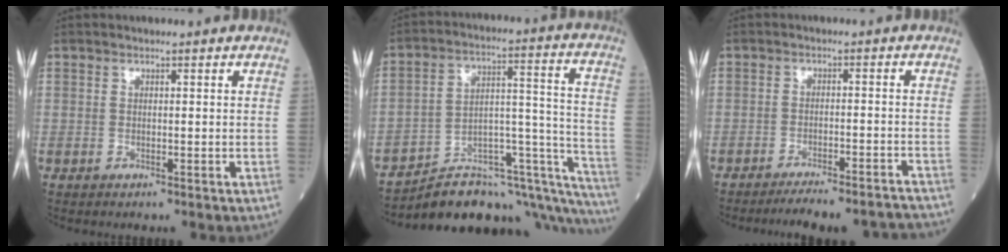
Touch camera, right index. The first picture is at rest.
{"total": 24.1, "force": [-21.7, 4.4, 9.5], "torque": [-0.052, 0.055, -0.301]}
{"total": 12.6, "force": [-12.0, 0.9, 3.8], "torque": [-0.032, 0.006, -0.152]}